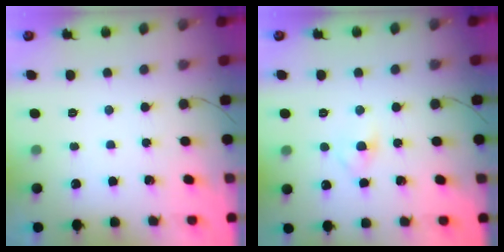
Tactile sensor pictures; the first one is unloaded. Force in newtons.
{"total": 2.8, "press": 2.7, "slide": 0.8}